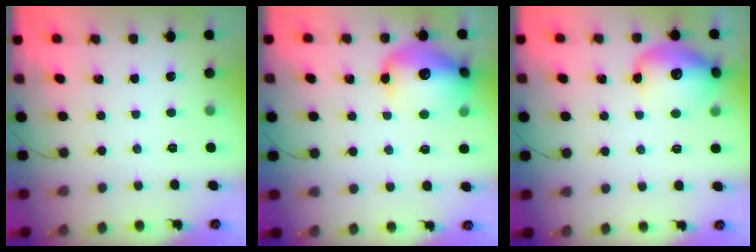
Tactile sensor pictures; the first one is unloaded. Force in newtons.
{"total": 16.7, "press": 16.5, "slide": 2.7}
{"total": 14.7, "press": 14.5, "slide": 2.4}